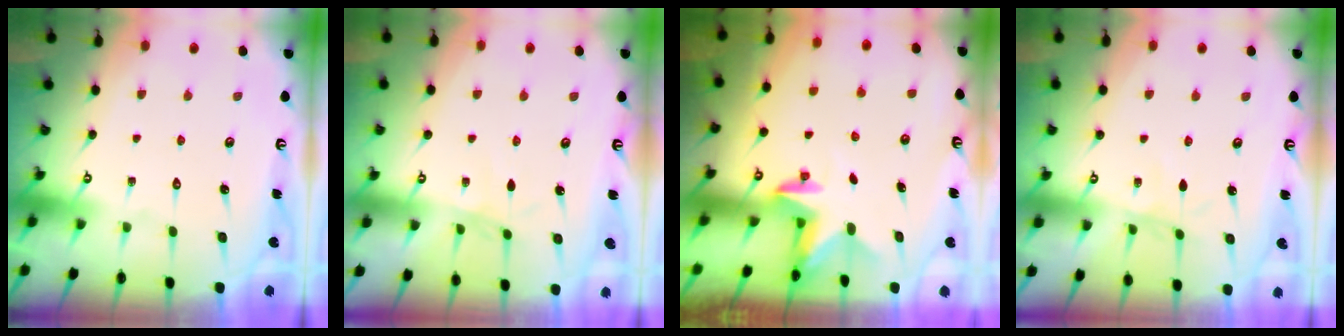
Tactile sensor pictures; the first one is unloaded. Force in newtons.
{"total": 1.4, "press": 1.3, "slide": 0.3}
{"total": 2.5, "press": 2.5, "slide": 0.4}
{"total": 2.7, "press": 2.7, "slide": 0.4}